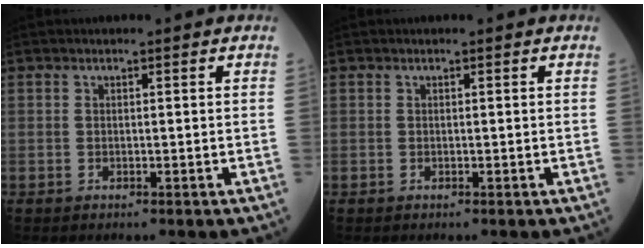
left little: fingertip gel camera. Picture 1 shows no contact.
{"total": 0.0}